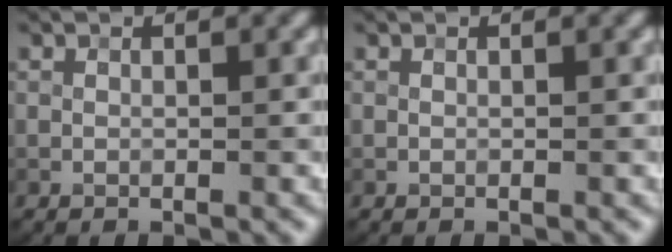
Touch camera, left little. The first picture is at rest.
{"total": 0.0}